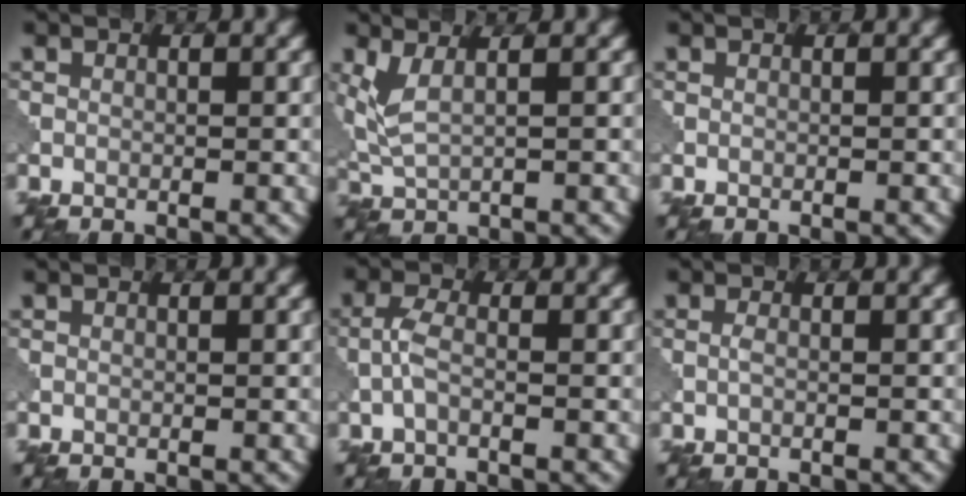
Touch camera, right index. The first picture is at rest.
{"total": 3.3, "force": [1.2, 1.2, 2.9], "torque": [-0.078, -0.002, 0.028]}
{"total": 0.0}
{"total": 0.0}
{"total": 2.1, "force": [-0.7, 0.7, 1.8], "torque": [-0.045, 0.004, -0.020]}
{"total": 0.7, "force": [-0.2, 0.1, 0.6], "torque": [-0.016, -0.001, -0.006]}